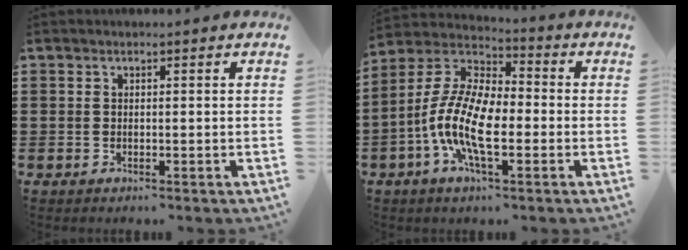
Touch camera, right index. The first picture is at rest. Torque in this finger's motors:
{"motor_torque": [2.14, 0.00, 1.06, 0.21]}